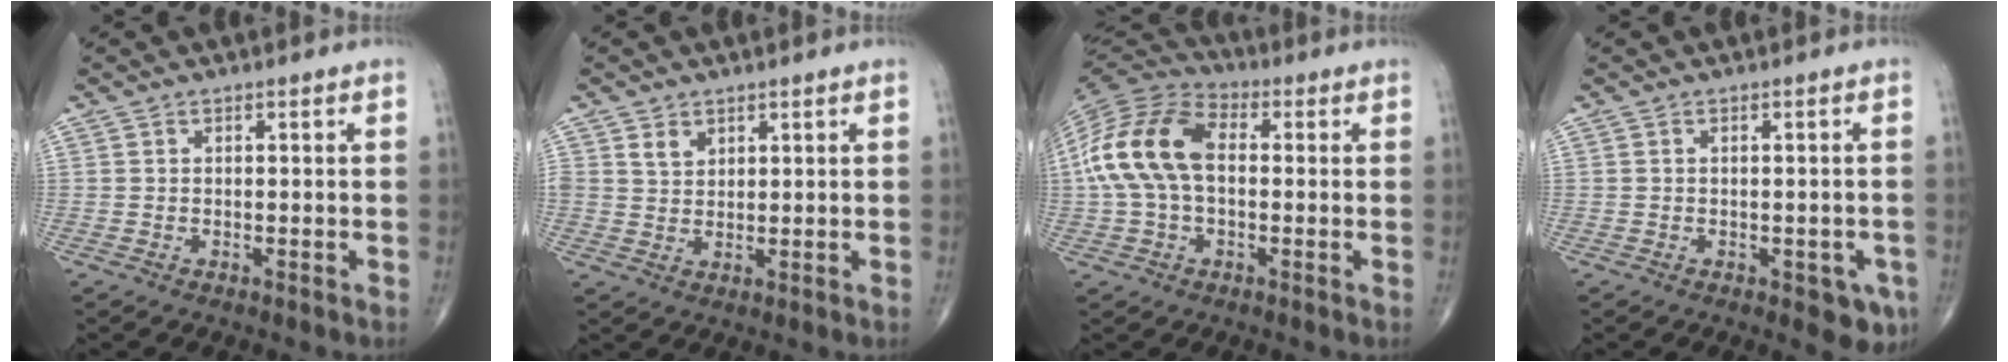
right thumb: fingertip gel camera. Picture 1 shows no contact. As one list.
[{"total": 2.8, "force": [1.7, 2.0, 1.1], "torque": [-0.007, -0.014, 0.034]}, {"total": 15.4, "force": [0.8, 9.5, 12.0], "torque": [-0.245, 0.035, 0.004]}, {"total": 4.9, "force": [-2.0, 2.3, 3.9], "torque": [-0.026, -0.002, -0.020]}]